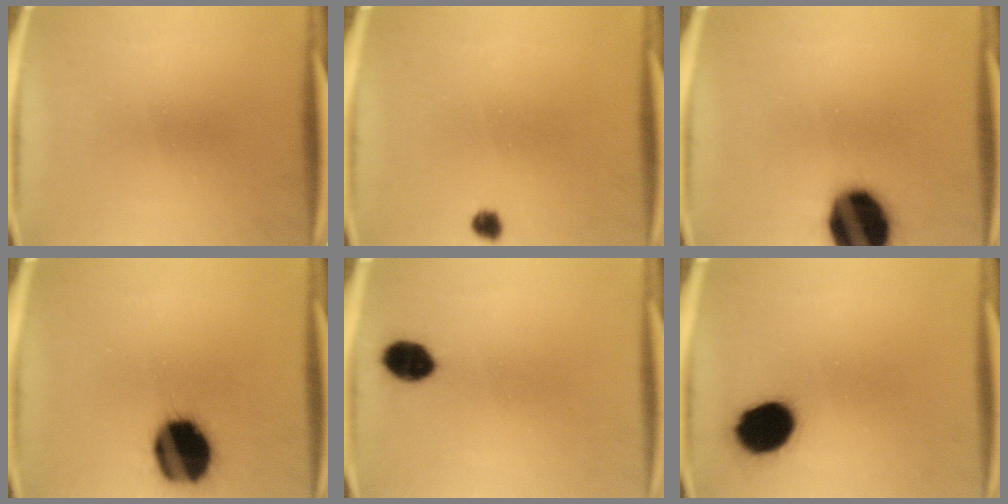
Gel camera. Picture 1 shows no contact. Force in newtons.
{"total": 1.8}
{"total": 19.8}
{"total": 19.8}
{"total": 6.5}
{"total": 13.2}